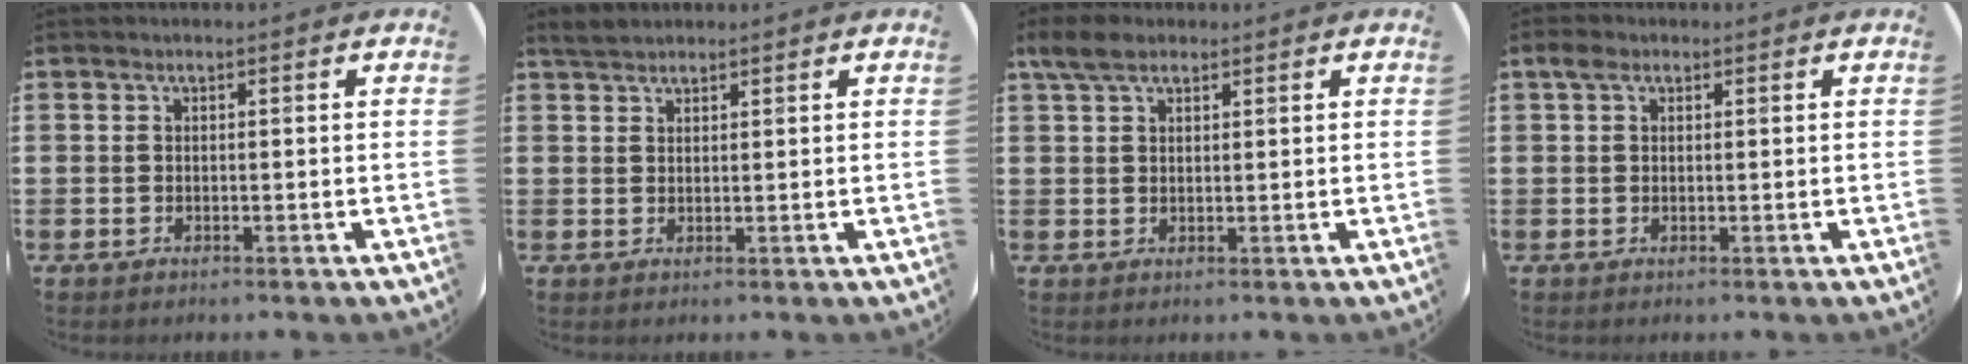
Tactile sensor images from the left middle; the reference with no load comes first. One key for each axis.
{"total": 2.1, "fx": 2.0, "fy": 0.6, "fz": 0.4, "tx": -0.003, "ty": 0.003, "tz": 0.037}
{"total": 3.7, "fx": 2.7, "fy": 1.7, "fz": 1.9, "tx": -0.035, "ty": 0.006, "tz": 0.048}
{"total": 1.6, "fx": 0.9, "fy": 1.1, "fz": 0.8, "tx": -0.010, "ty": 0.005, "tz": 0.013}